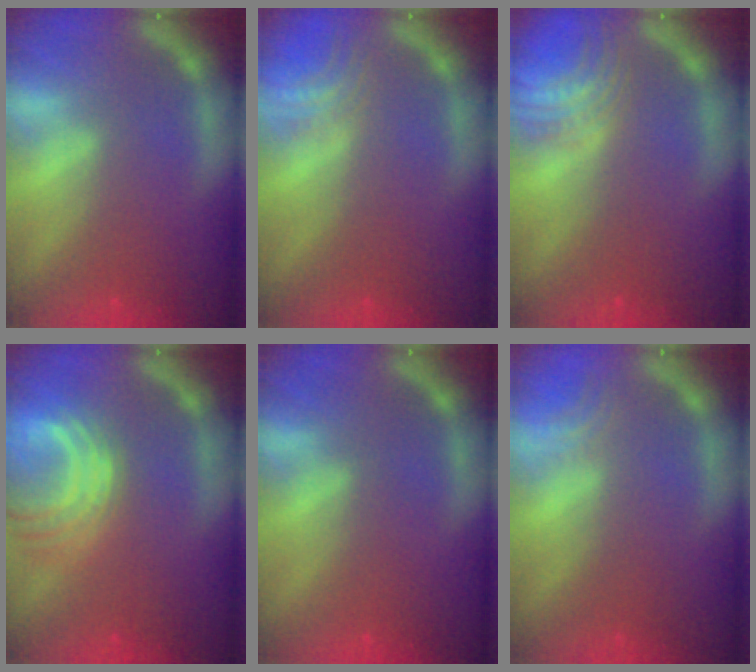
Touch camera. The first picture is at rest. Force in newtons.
{"total": 3.0}
{"total": 5.5}
{"total": 7.6}
{"total": 0.0}
{"total": 1.5}